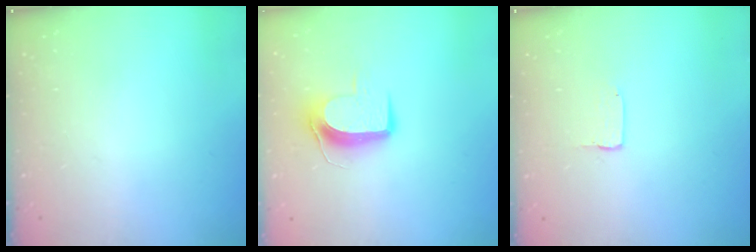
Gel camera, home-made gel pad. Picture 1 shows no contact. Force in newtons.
{"total": 9.3, "press": 9.2, "slide": 0.9}
{"total": 2.0, "press": 2.0, "slide": 0.1}